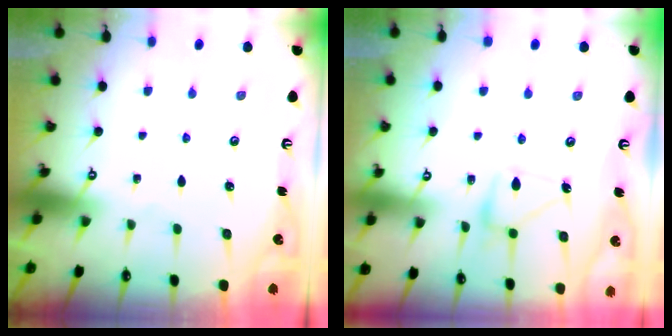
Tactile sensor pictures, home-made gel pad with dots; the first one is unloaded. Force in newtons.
{"total": 14.2, "press": 14.2, "slide": 0.6}